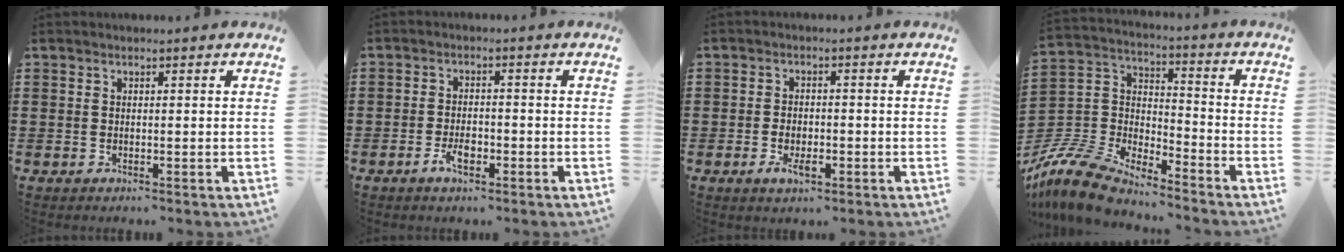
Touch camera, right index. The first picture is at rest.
{"total": 3.1, "force": [-1.6, 1.4, 2.3], "torque": [-0.048, 0.000, -0.030]}
{"total": 3.0, "force": [-1.0, 1.6, 2.3], "torque": [-0.045, 0.001, -0.018]}
{"total": 9.7, "force": [-9.1, 2.1, 2.8], "torque": [-0.093, 0.000, -0.191]}